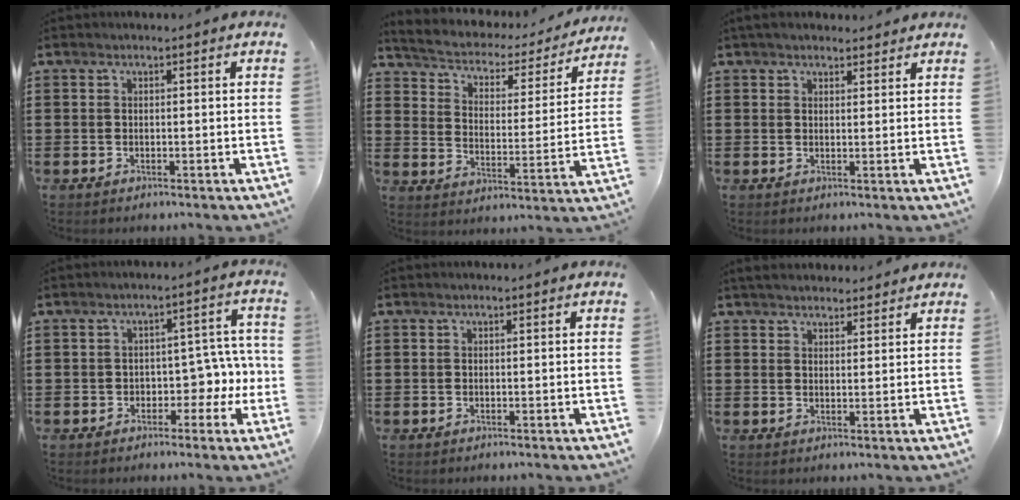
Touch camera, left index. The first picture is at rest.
{"total": 2.6, "force": [2.1, 1.3, 0.8], "torque": [-0.032, -0.020, 0.024]}
{"total": 2.6, "force": [2.3, 1.0, 0.6], "torque": [-0.019, 0.003, 0.044]}
{"total": 4.7, "force": [-0.9, 3.6, 3.0], "torque": [-0.051, 0.003, -0.023]}
{"total": 0.0}
{"total": 3.0, "force": [2.9, 0.9, 0.3], "torque": [-0.014, 0.001, 0.055]}